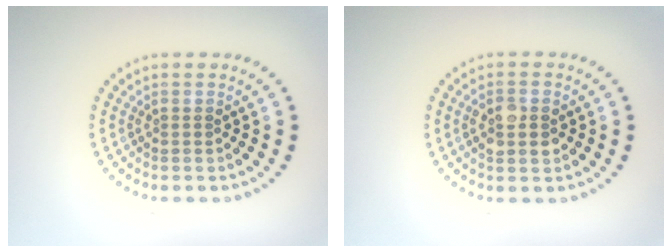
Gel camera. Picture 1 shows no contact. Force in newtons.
{"total": 2.8, "press": 2.8, "slide": 0.1}